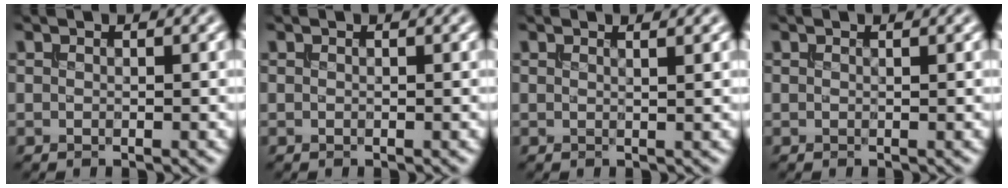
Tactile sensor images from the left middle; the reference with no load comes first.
{"total": 0.0}
{"total": 1.4, "force": [0.9, 0.6, 1.0], "torque": [-0.005, 0.004, -0.003]}
{"total": 0.5, "force": [0.3, 0.2, 0.3], "torque": [-0.001, -0.002, 0.000]}